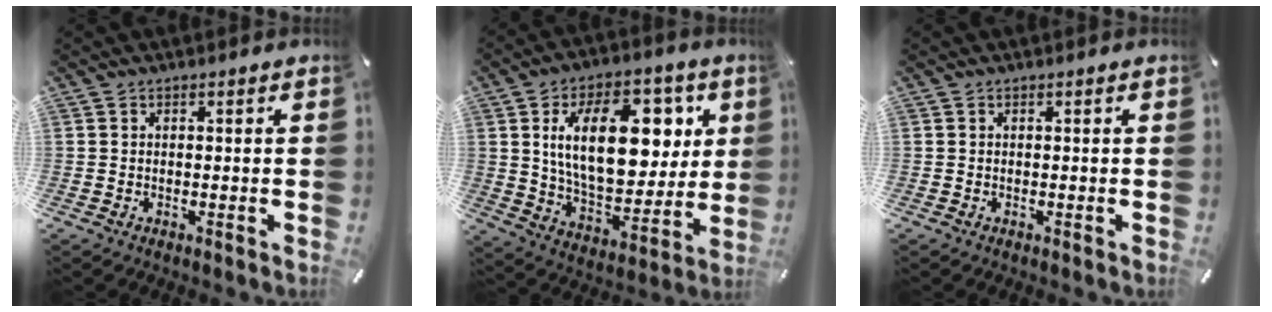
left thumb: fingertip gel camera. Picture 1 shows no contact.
{"total": 22.0, "force": [6.6, 12.7, 16.7], "torque": [-0.267, -0.005, 0.111]}
{"total": 0.0}